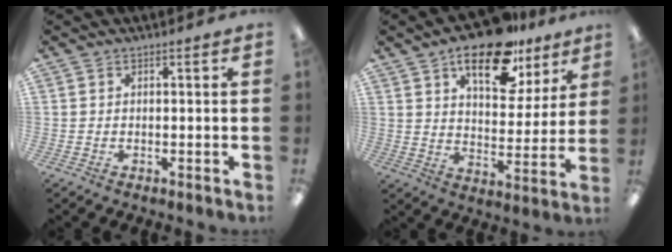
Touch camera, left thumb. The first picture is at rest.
{"total": 18.0, "force": [12.0, 8.0, 10.7], "torque": [-0.151, -0.058, 0.199]}